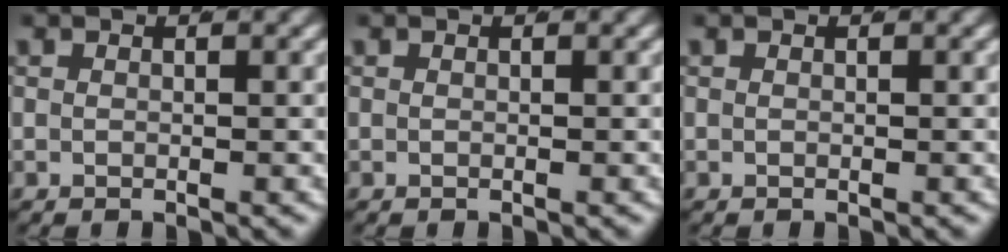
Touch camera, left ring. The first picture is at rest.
{"total": 0.0}
{"total": 0.0}